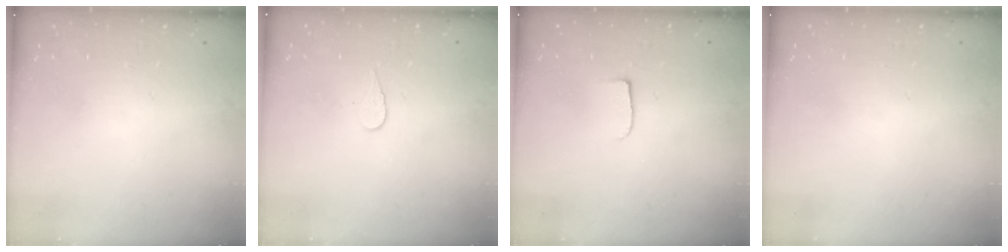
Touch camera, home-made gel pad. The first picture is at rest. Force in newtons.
{"total": 3.6, "press": 3.6, "slide": 0.3}
{"total": 5.0, "press": 4.9, "slide": 0.6}
{"total": 0.6, "press": 0.6, "slide": 0.2}